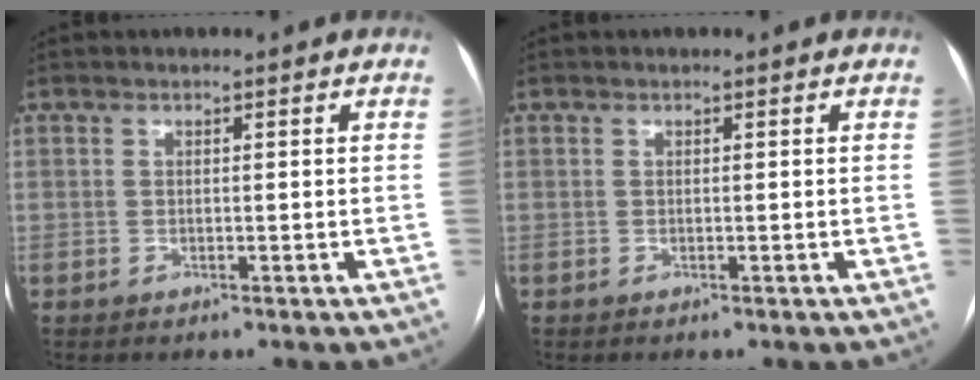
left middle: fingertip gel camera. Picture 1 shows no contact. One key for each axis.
{"total": 0.0}